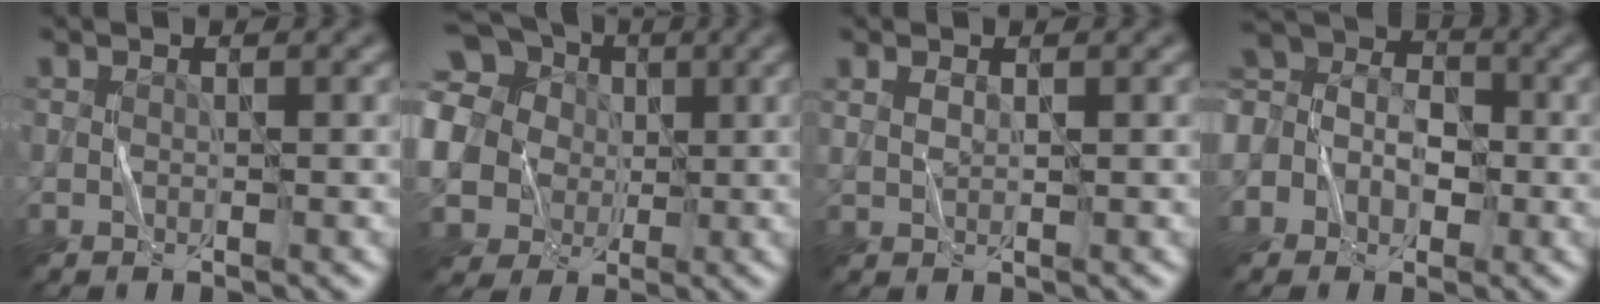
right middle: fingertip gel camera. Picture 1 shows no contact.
{"total": 17.3, "force": [3.1, 15.5, 7.0], "torque": [-0.194, 0.018, 0.026]}
{"total": 1.0, "force": [0.4, 0.4, 0.7], "torque": [-0.022, 0.001, 0.013]}
{"total": 6.8, "force": [-0.3, 5.8, 3.4], "torque": [-0.074, 0.029, -0.037]}